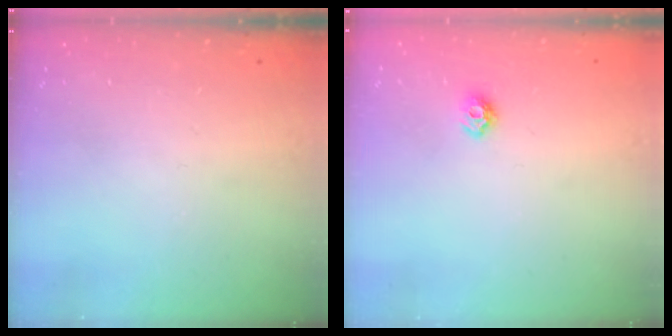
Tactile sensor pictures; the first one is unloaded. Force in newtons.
{"total": 6.1, "press": 6.1, "slide": 0.8}